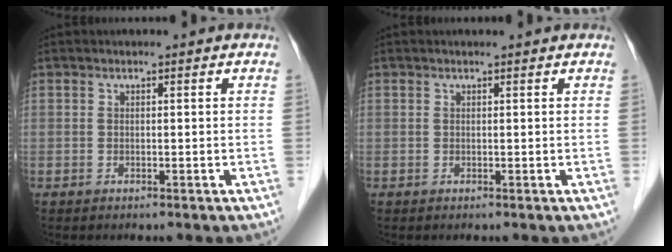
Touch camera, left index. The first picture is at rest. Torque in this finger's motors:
{"motor_torque": [0.19, -0.13, 0.00, 0.01]}